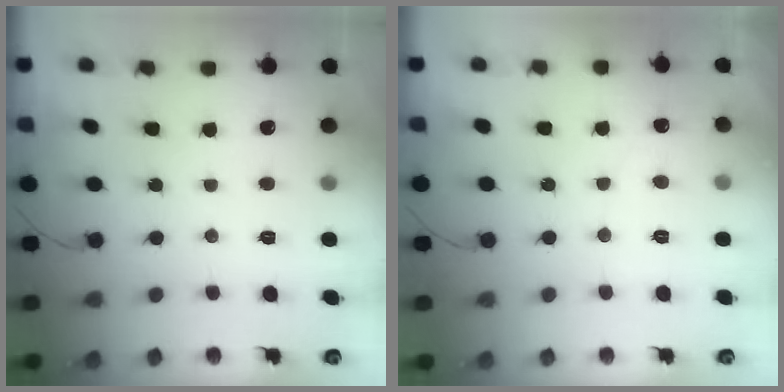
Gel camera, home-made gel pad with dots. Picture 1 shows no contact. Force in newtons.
{"total": 2.3, "press": 2.3, "slide": 0.1}